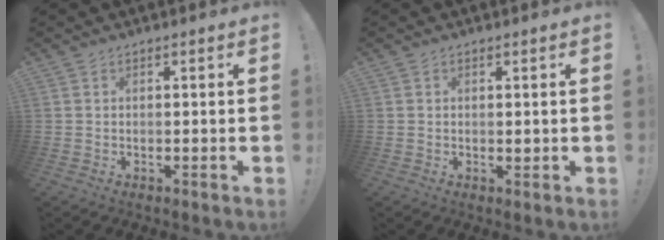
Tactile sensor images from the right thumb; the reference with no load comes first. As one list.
[{"total": 0.6, "force": [0.2, 0.5, 0.3], "torque": [0.011, -0.005, 0.000]}]